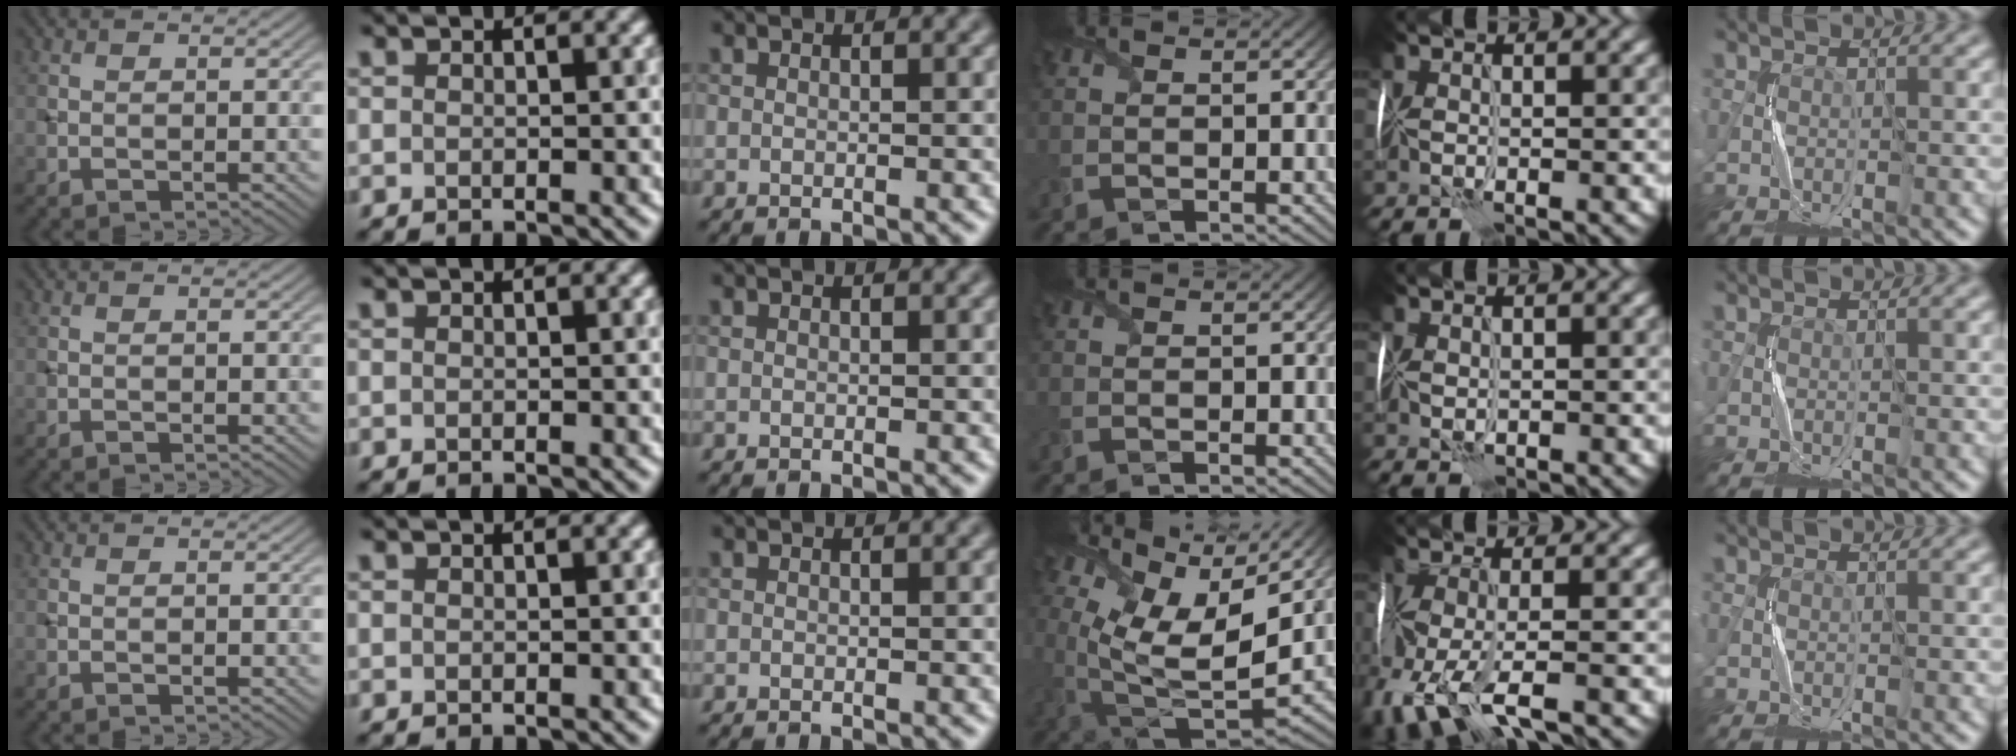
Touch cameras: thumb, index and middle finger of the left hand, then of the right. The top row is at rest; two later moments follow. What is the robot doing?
{"motion": "fold", "object": "map"}